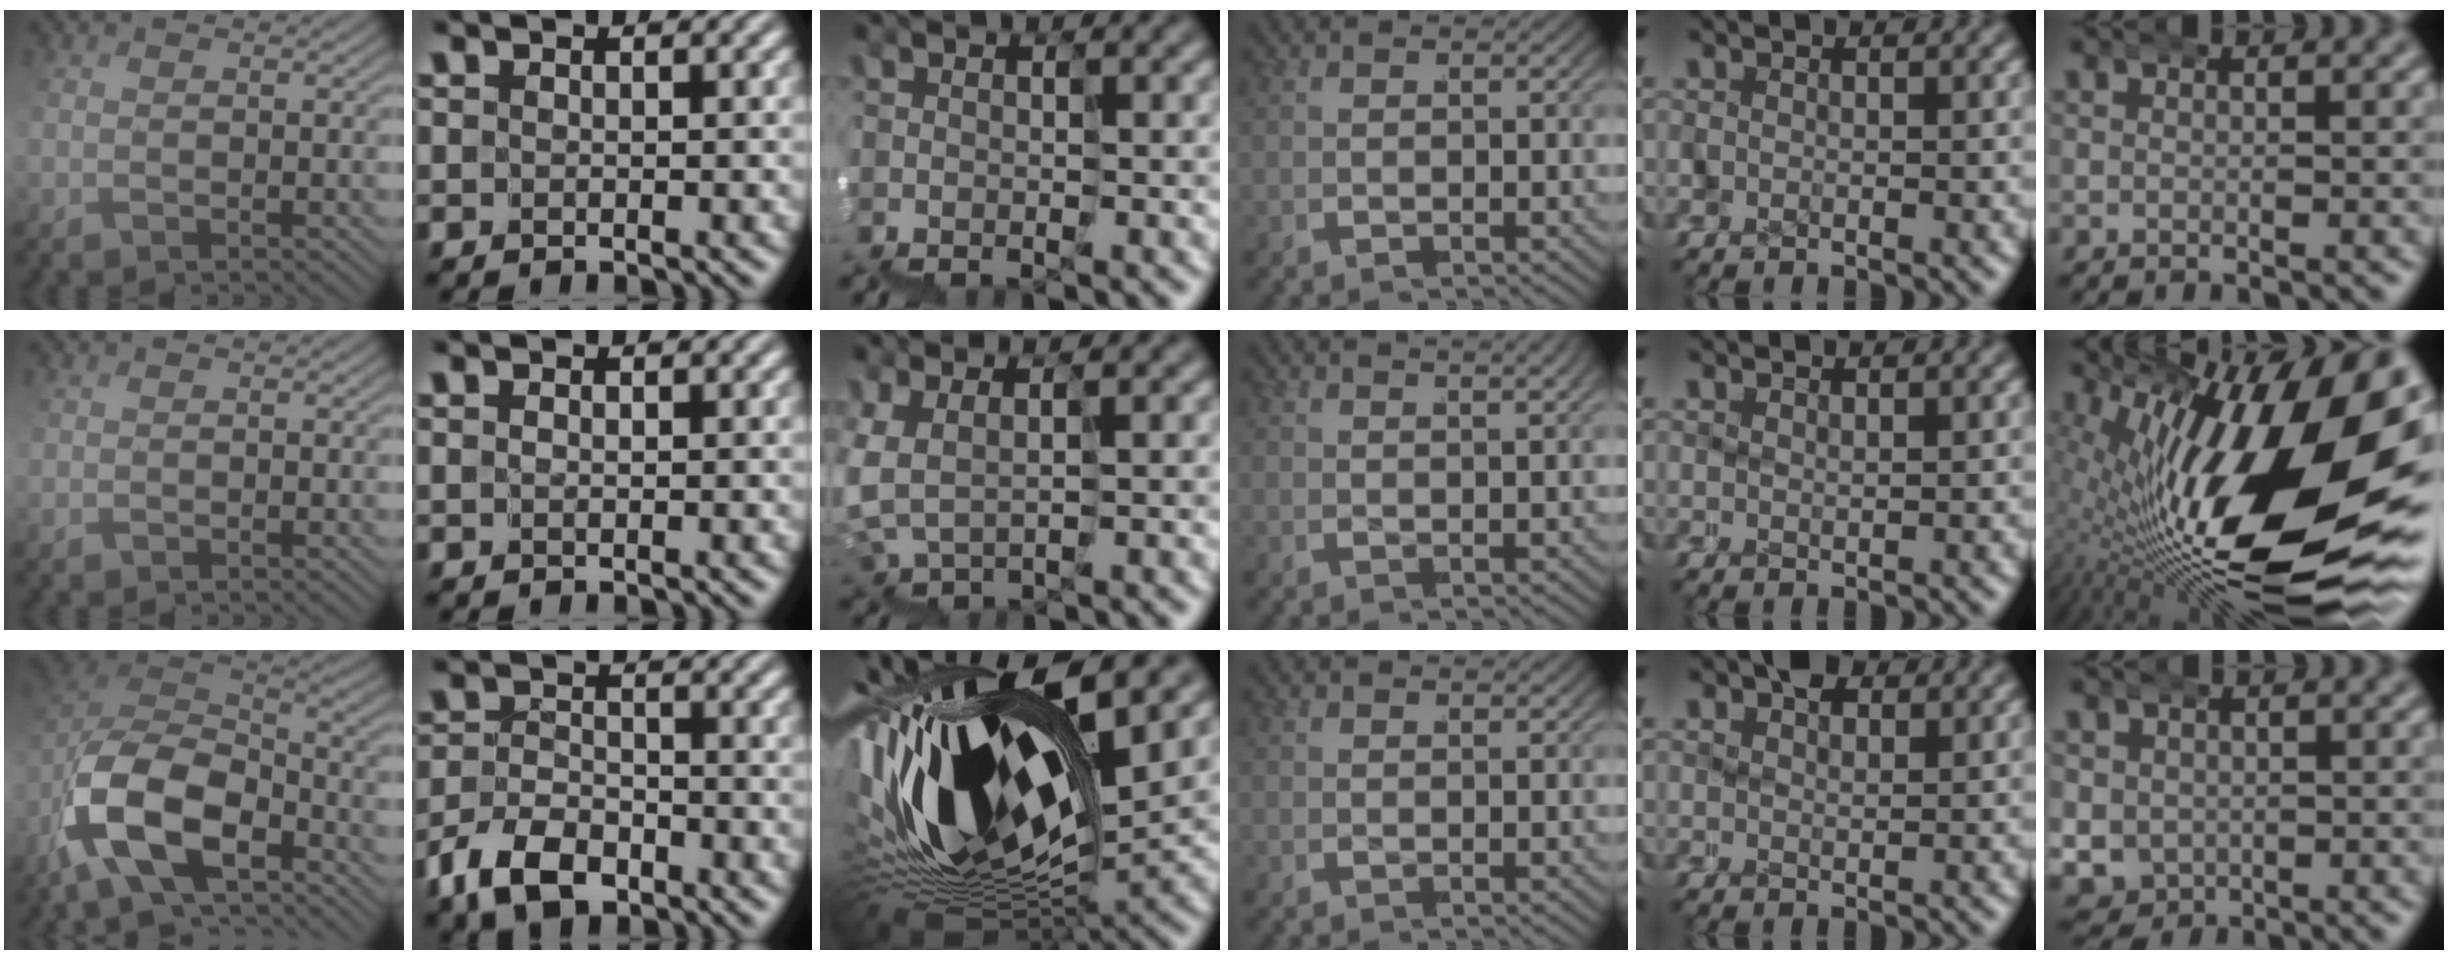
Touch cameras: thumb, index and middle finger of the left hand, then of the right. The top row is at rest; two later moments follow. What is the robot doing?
{"motion": "wrap", "object": "ethernet cable"}